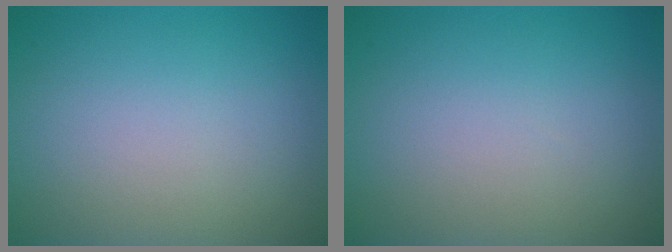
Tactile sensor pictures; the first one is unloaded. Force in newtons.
{"total": 0.0}